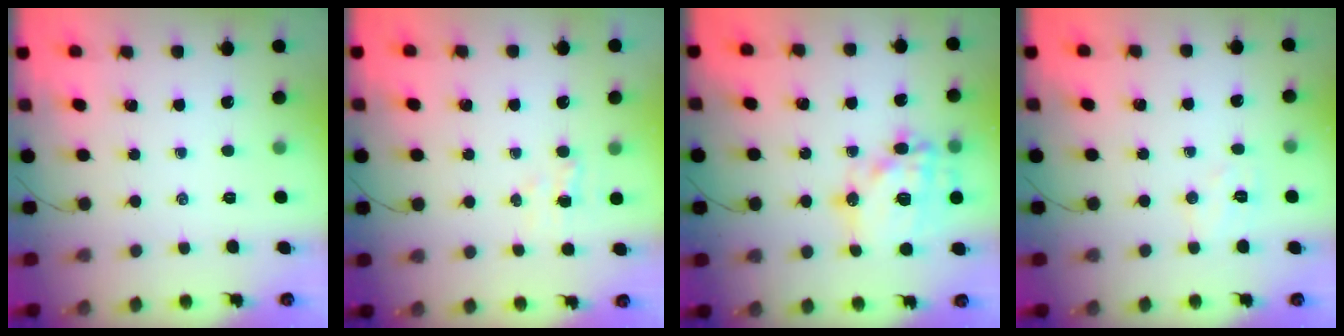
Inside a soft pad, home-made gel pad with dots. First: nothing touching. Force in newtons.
{"total": 3.4, "press": 3.3, "slide": 0.9}
{"total": 19.1, "press": 18.9, "slide": 3.2}
{"total": 6.0, "press": 5.9, "slide": 1.1}